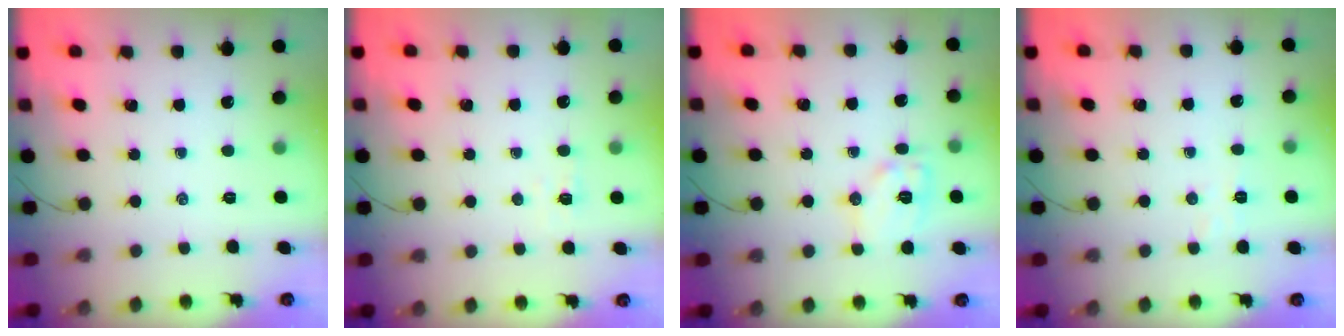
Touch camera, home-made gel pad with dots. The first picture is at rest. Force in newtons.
{"total": 2.2, "press": 2.0, "slide": 0.8}
{"total": 9.5, "press": 9.5, "slide": 0.2}
{"total": 3.3, "press": 3.2, "slide": 0.6}